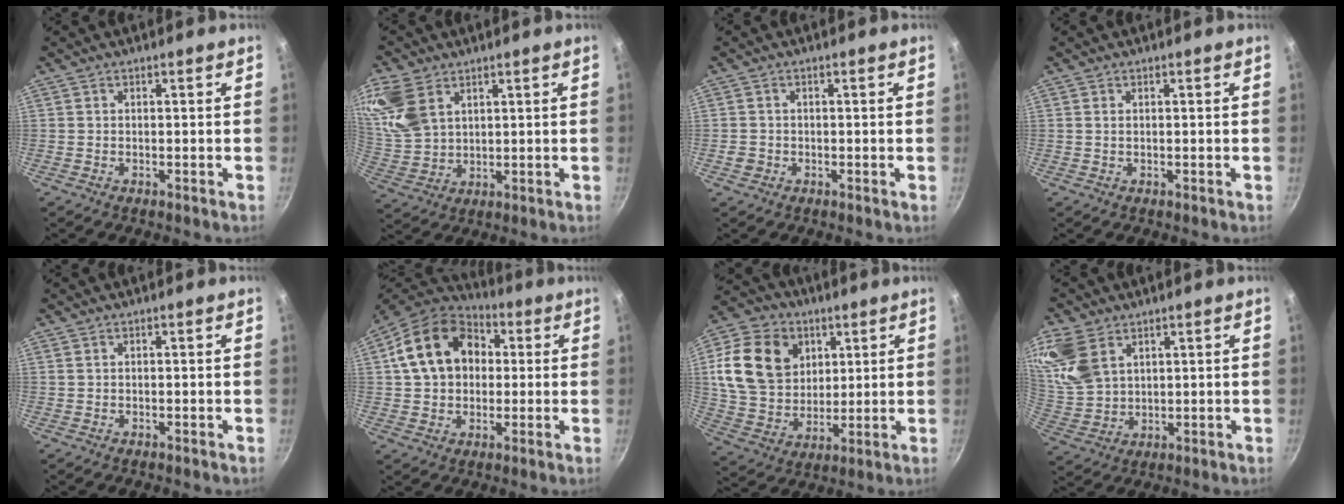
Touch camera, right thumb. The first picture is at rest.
{"total": 11.8, "force": [5.7, 7.7, 6.8], "torque": [-0.134, -0.015, 0.127]}
{"total": 1.8, "force": [-0.5, 1.6, 0.6], "torque": [-0.011, 0.003, -0.008]}
{"total": 0.6, "force": [0.2, 0.3, 0.5], "torque": [-0.009, 0.001, 0.004]}
{"total": 0.0}
{"total": 18.0, "force": [3.5, 13.6, 11.3], "torque": [-0.176, 0.030, 0.049]}
{"total": 19.3, "force": [5.8, 14.9, 10.9], "torque": [-0.187, -0.013, 0.108]}
{"total": 12.3, "force": [6.1, 8.1, 7.0], "torque": [-0.141, -0.015, 0.136]}